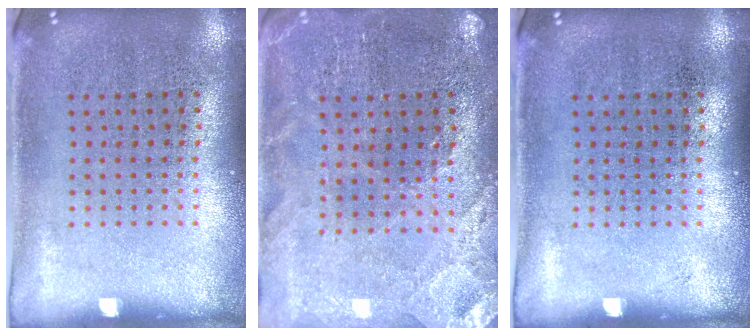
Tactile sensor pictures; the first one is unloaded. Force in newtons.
{"total": 0.9, "press": 0.8, "slide": 0.2}
{"total": 0.0}